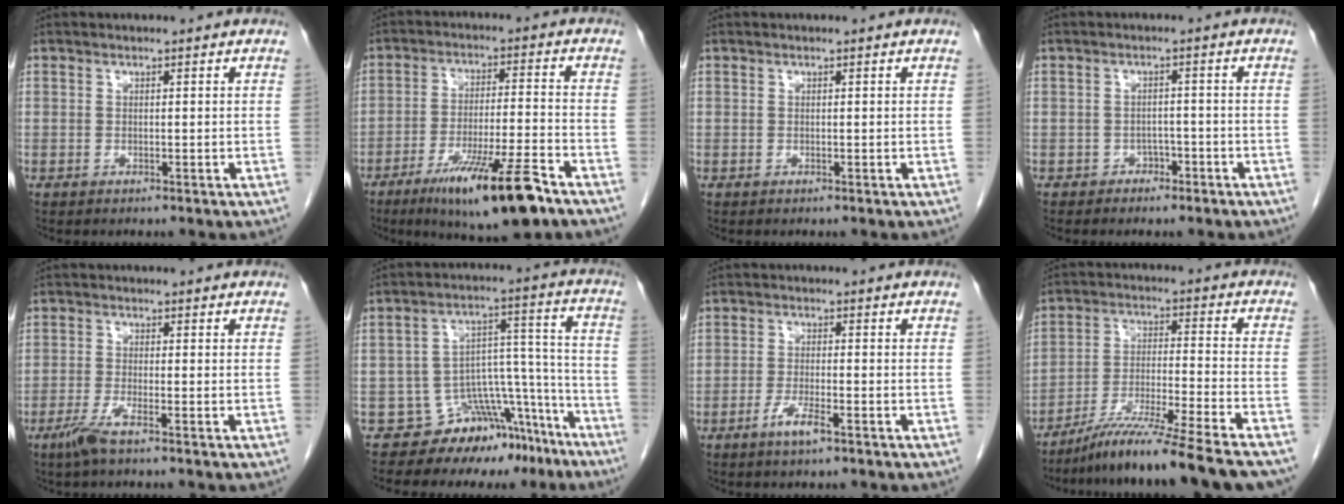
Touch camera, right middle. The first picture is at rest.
{"total": 13.7, "force": [-8.5, 1.0, 10.7], "torque": [-0.184, -0.026, -0.139]}
{"total": 0.0}
{"total": 2.2, "force": [-1.5, 1.5, 0.5], "torque": [-0.011, 0.007, -0.019]}
{"total": 3.3, "force": [-2.2, -0.1, 2.5], "torque": [-0.056, -0.008, -0.049]}
{"total": 12.0, "force": [-10.3, 5.7, 2.6], "torque": [-0.002, 0.091, -0.152]}
{"total": 3.6, "force": [-2.2, 0.4, 2.9], "torque": [-0.059, -0.004, -0.041]}
{"total": 16.6, "force": [-13.9, -1.3, 9.1], "torque": [-0.151, -0.034, -0.229]}